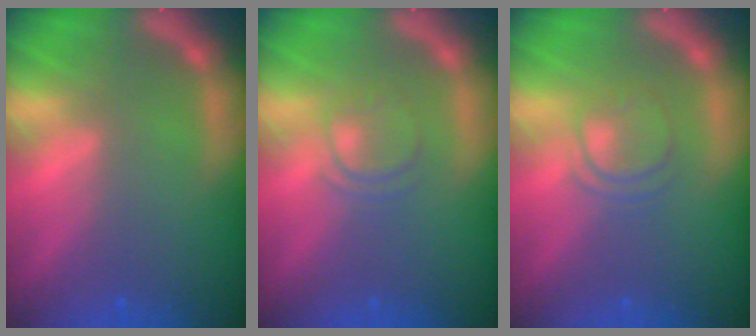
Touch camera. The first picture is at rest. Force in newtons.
{"total": 2.4}
{"total": 3.0}